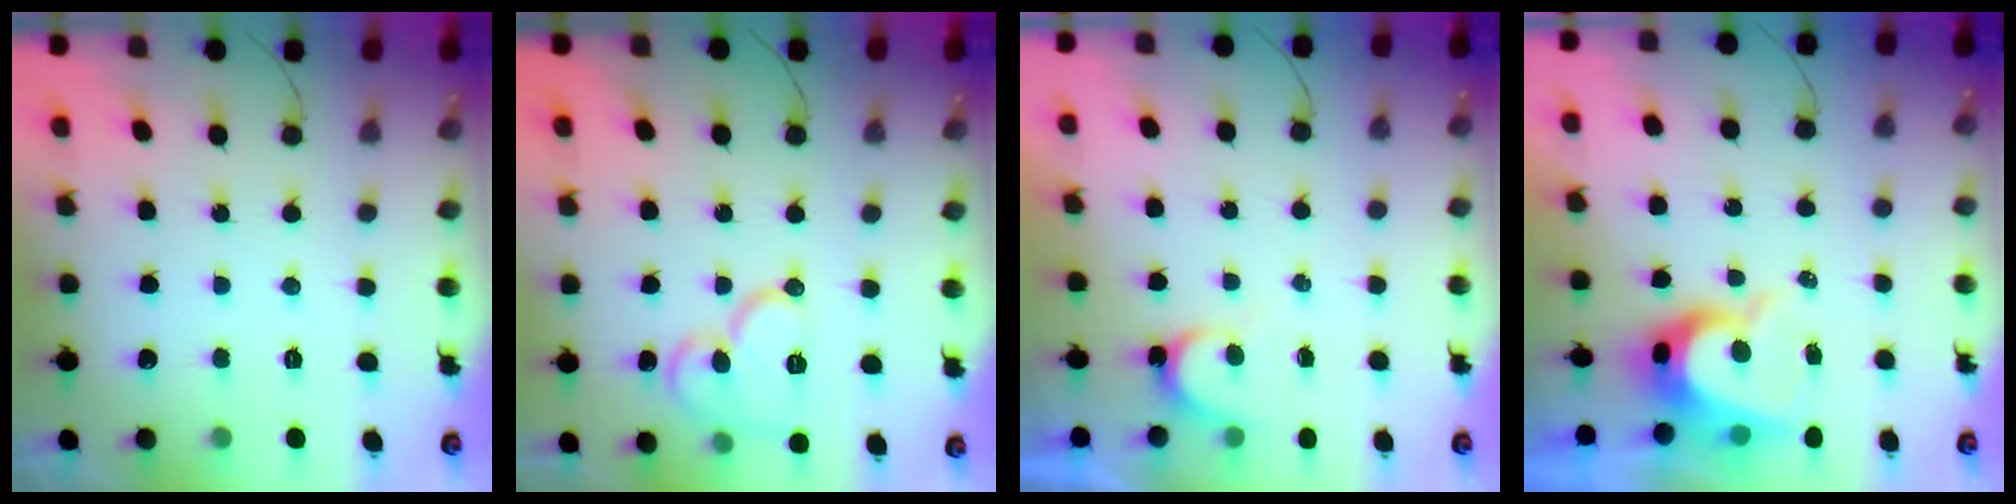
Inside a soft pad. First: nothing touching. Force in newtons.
{"total": 12.3, "press": 12.2, "slide": 1.4}
{"total": 5.4, "press": 5.3, "slide": 0.4}
{"total": 9.0, "press": 9.0, "slide": 0.6}